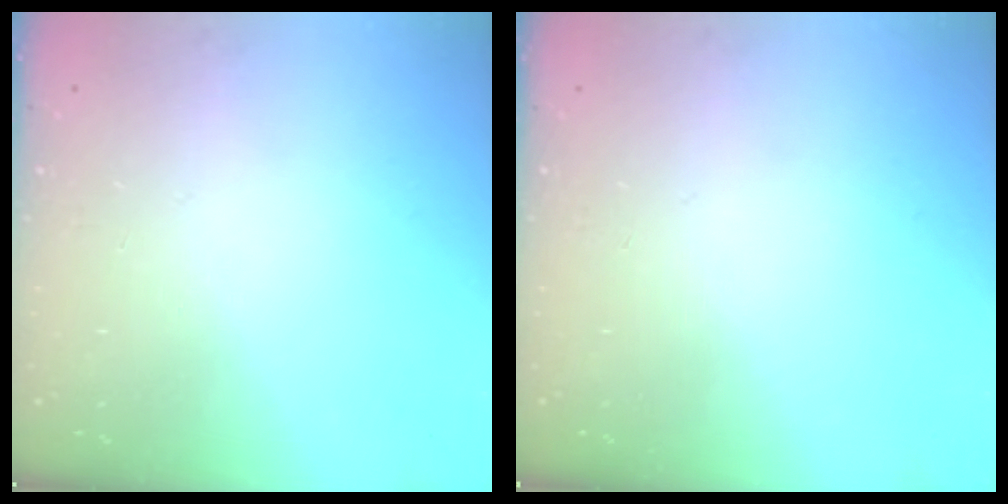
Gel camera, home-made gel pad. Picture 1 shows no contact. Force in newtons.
{"total": 0.0}